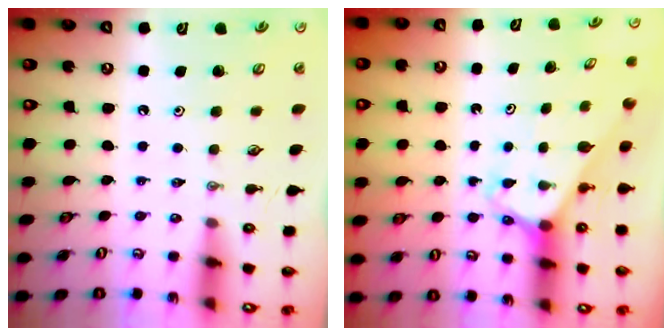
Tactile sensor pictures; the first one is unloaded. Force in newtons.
{"total": 2.8, "press": 2.8, "slide": 0.2}